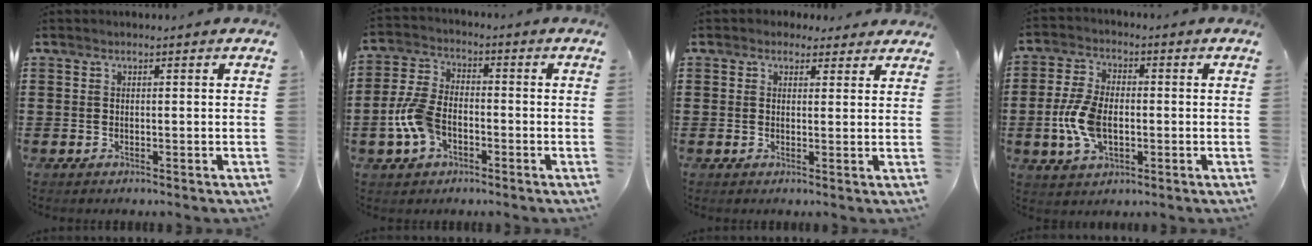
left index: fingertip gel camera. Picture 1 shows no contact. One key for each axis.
{"total": 7.7, "fx": -2.5, "fy": 4.6, "fz": 5.7, "tx": -0.146, "ty": 0.000, "tz": -0.053}
{"total": 2.2, "fx": 1.7, "fy": 1.4, "fz": 0.3, "tx": -0.007, "ty": 0.005, "tz": 0.029}
{"total": 8.3, "fx": -1.3, "fy": 4.8, "fz": 6.7, "tx": -0.164, "ty": -0.002, "tz": -0.031}